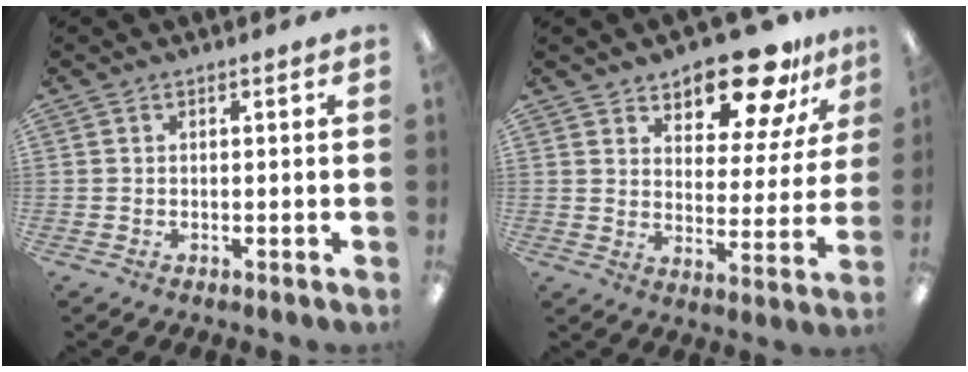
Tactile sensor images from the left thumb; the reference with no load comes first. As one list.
[{"total": 15.6, "force": [12.7, 6.2, 6.8], "torque": [-0.100, -0.088, 0.222]}]